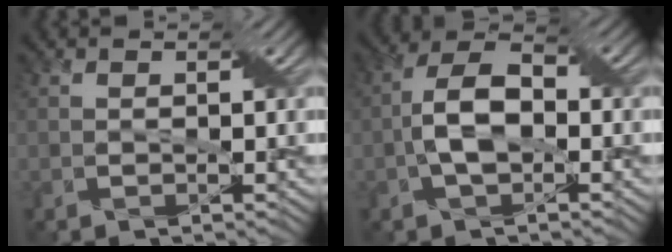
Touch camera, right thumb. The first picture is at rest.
{"total": 6.7, "force": [-1.2, 3.6, 5.5], "torque": [-0.116, 0.010, -0.026]}